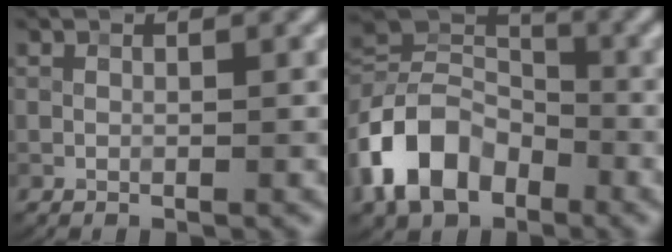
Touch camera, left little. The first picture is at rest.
{"total": 9.8, "force": [-4.3, 6.7, 5.7], "torque": [-0.114, 0.008, -0.098]}